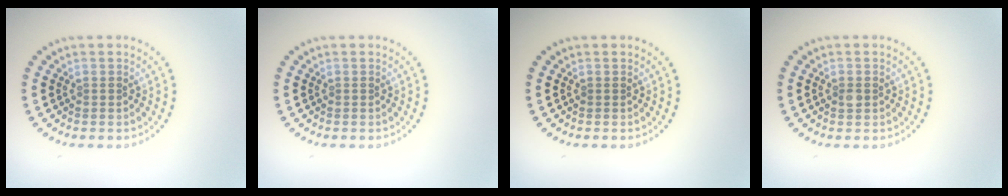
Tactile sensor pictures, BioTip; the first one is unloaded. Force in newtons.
{"total": 0.0}
{"total": 0.0}
{"total": 1.0, "press": 1.0, "slide": 0.2}